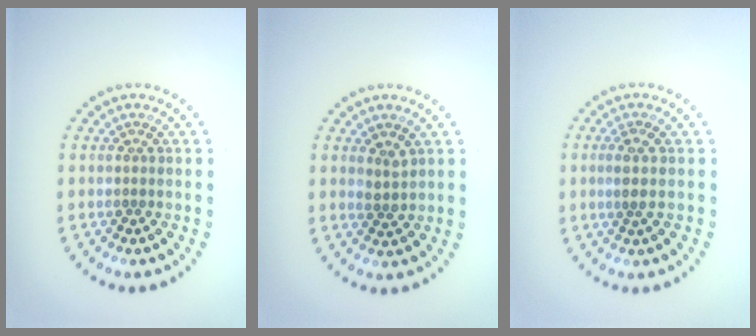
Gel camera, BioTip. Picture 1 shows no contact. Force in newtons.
{"total": 1.3, "press": 1.0, "slide": 0.8}
{"total": 1.2, "press": 0.8, "slide": 0.9}